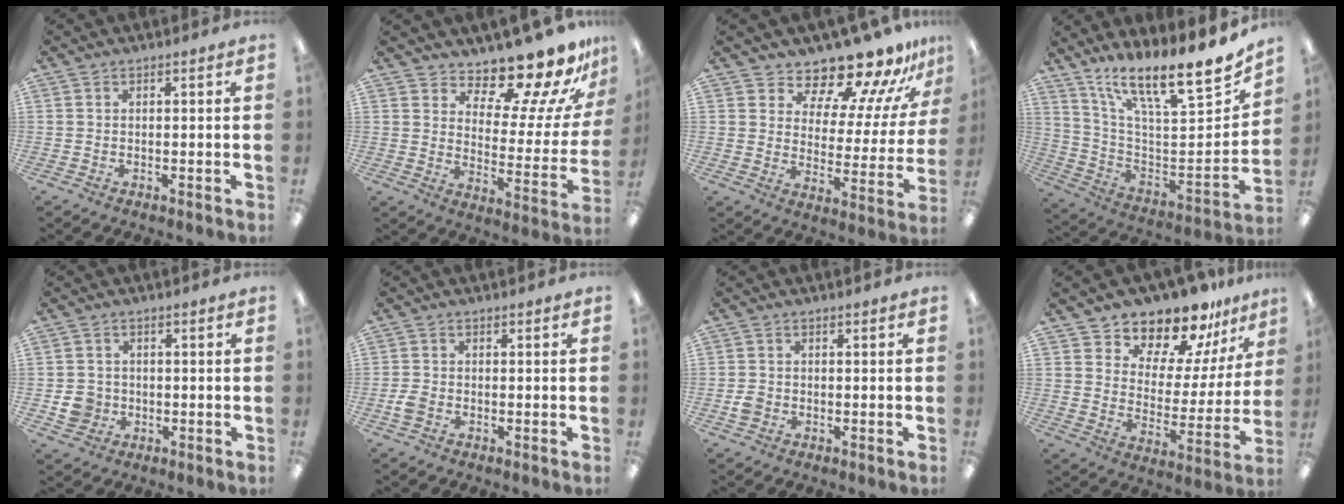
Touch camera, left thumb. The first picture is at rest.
{"total": 15.4, "force": [13.6, 3.9, 6.0], "torque": [-0.098, -0.115, 0.229]}
{"total": 14.5, "force": [13.5, 3.3, 4.1], "torque": [-0.072, -0.122, 0.233]}
{"total": 16.9, "force": [13.6, 2.8, 9.7], "torque": [-0.148, -0.118, 0.223]}
{"total": 5.2, "force": [-1.0, 4.9, 1.6], "torque": [-0.018, 0.005, -0.018]}
{"total": 2.7, "force": [-1.0, 2.0, 1.6], "torque": [-0.026, 0.006, -0.017]}
{"total": 2.0, "force": [-0.7, 1.8, 0.7], "torque": [-0.012, 0.005, -0.014]}
{"total": 14.1, "force": [13.0, 4.8, 2.7], "torque": [-0.052, -0.120, 0.233]}